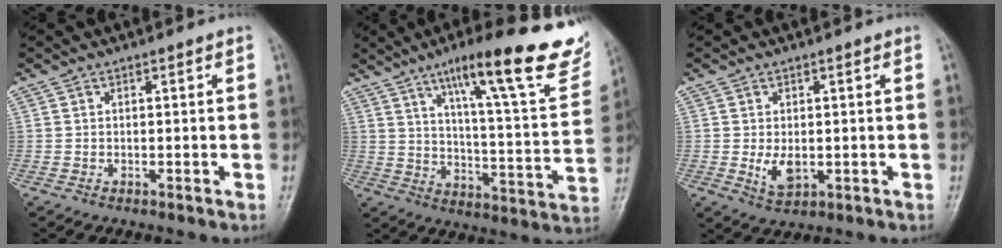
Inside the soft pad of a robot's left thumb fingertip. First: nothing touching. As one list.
[{"total": 25.6, "force": [16.0, 4.9, 19.3], "torque": [-0.251, -0.053, 0.231]}, {"total": 4.1, "force": [-0.3, 2.5, 3.2], "torque": [-0.053, -0.010, 0.003]}]